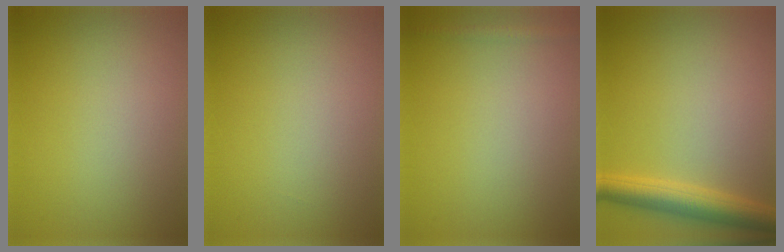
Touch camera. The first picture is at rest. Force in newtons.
{"total": 0.0}
{"total": 1.0, "press": 1.0, "slide": 0.1}
{"total": 4.2, "press": 4.2, "slide": 0.2}